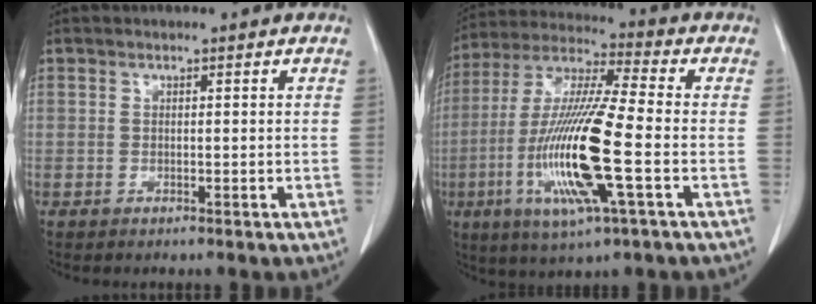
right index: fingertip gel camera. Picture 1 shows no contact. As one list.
[{"total": 17.6, "force": [-4.3, 1.0, 17.0], "torque": [-0.355, -0.017, -0.082]}]